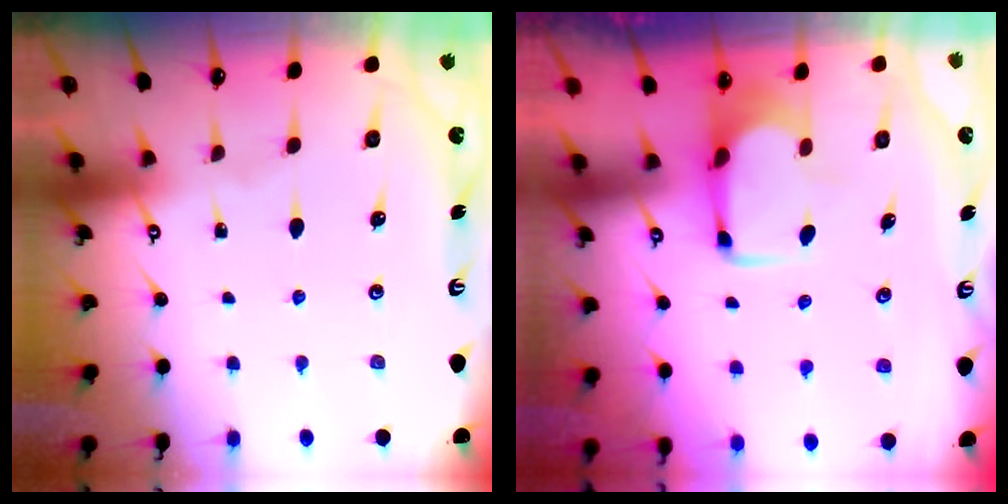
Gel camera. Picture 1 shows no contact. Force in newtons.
{"total": 1.9, "press": 1.7, "slide": 0.7}